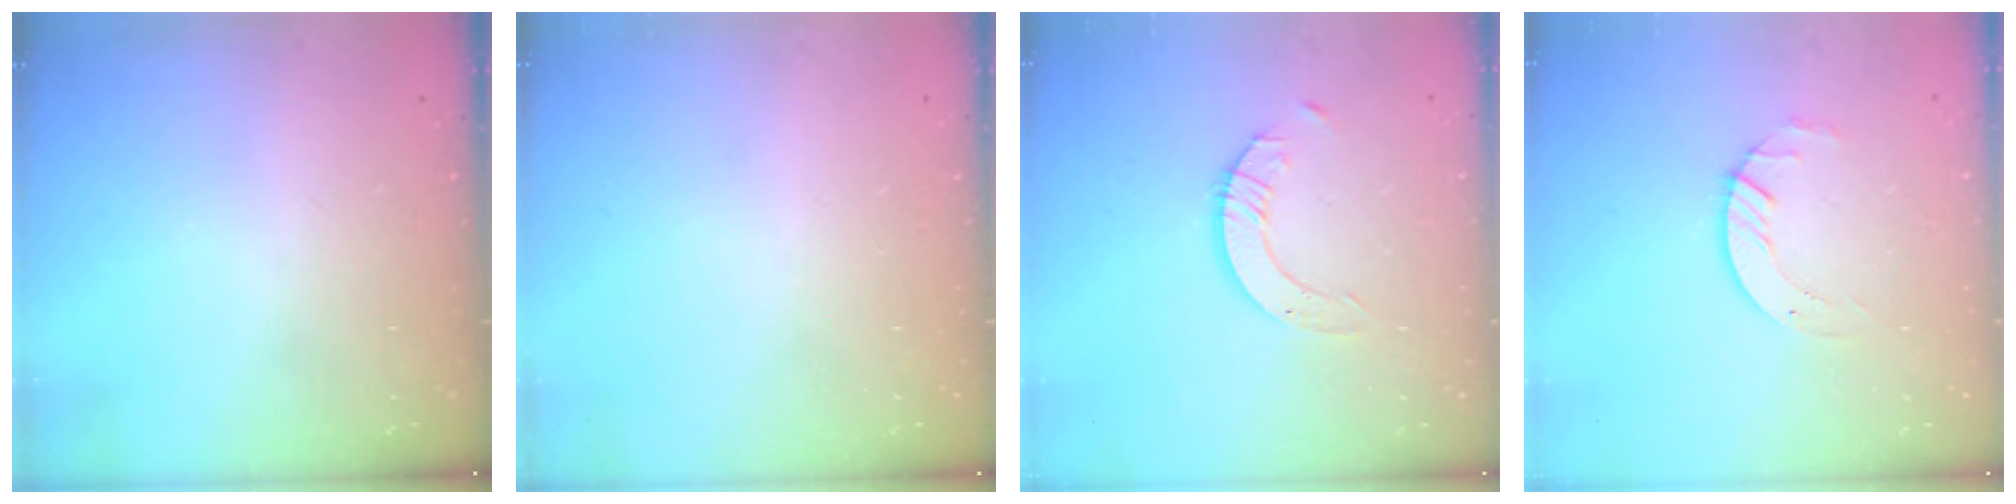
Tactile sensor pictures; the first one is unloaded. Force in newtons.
{"total": 0.0}
{"total": 3.5, "press": 3.4, "slide": 0.4}
{"total": 3.6, "press": 3.6, "slide": 0.4}